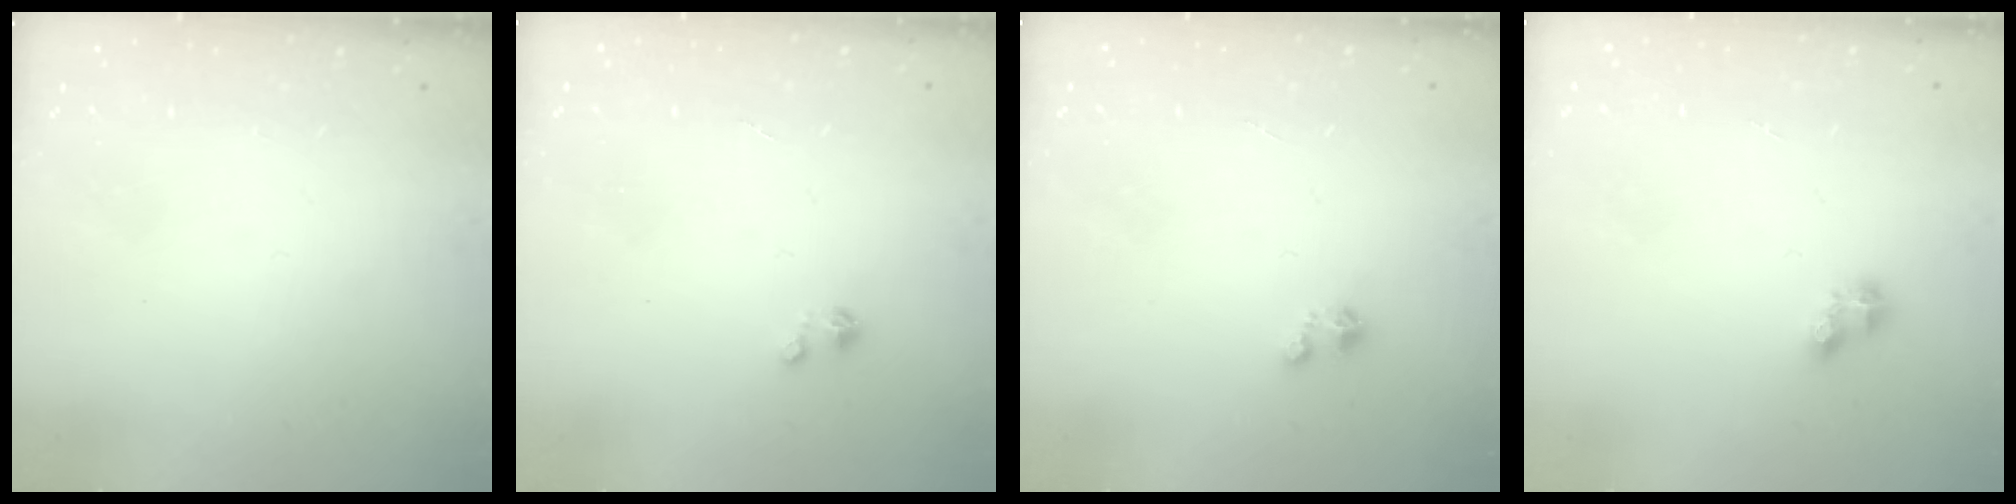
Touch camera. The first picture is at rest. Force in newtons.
{"total": 0.0}
{"total": 1.3, "press": 1.3, "slide": 0.3}
{"total": 5.0, "press": 5.0, "slide": 0.4}